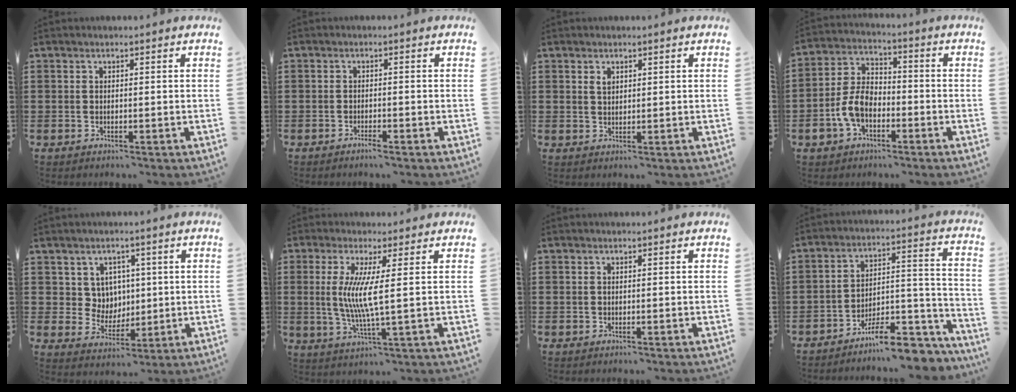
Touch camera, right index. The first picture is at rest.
{"total": 1.3, "force": [-1.0, 0.1, 0.7], "torque": [-0.014, -0.005, -0.018]}
{"total": 1.4, "force": [0.8, 0.9, 0.7], "torque": [-0.018, 0.003, 0.015]}
{"total": 7.2, "force": [-2.7, 4.7, 4.8], "torque": [-0.127, 0.004, -0.061]}
{"total": 5.4, "force": [1.9, 4.8, 1.3], "torque": [-0.052, 0.010, 0.036]}
{"total": 7.1, "force": [0.9, -0.1, 7.0], "torque": [-0.141, -0.014, 0.011]}
{"total": 0.0}
{"total": 10.0, "force": [-8.6, 2.2, 4.6], "torque": [-0.057, 0.036, -0.157]}